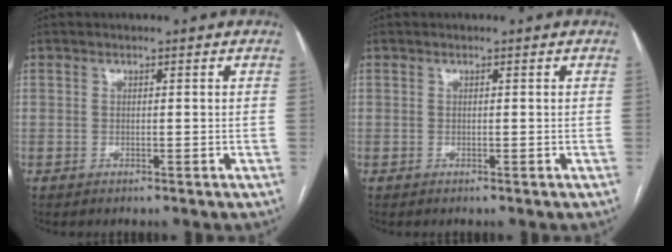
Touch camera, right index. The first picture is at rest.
{"total": 0.0}